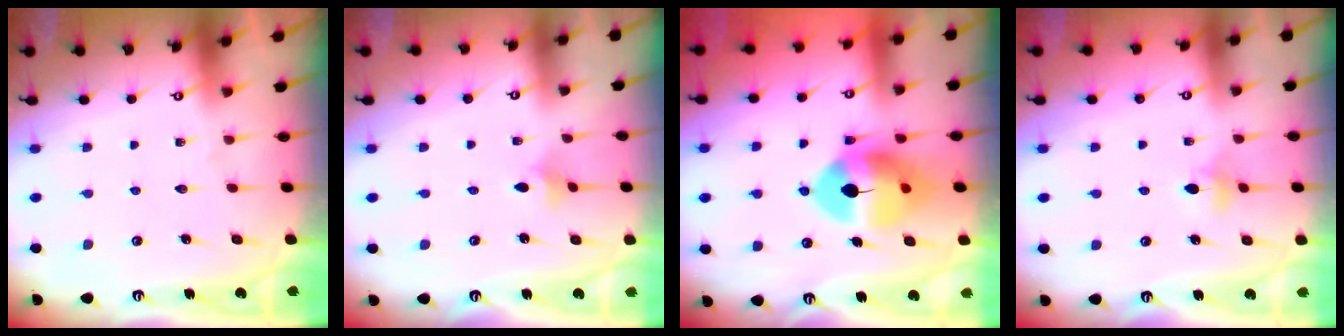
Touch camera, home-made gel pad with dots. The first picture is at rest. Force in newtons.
{"total": 2.3, "press": 2.2, "slide": 0.5}
{"total": 11.6, "press": 11.4, "slide": 1.9}
{"total": 4.4, "press": 4.3, "slide": 0.8}